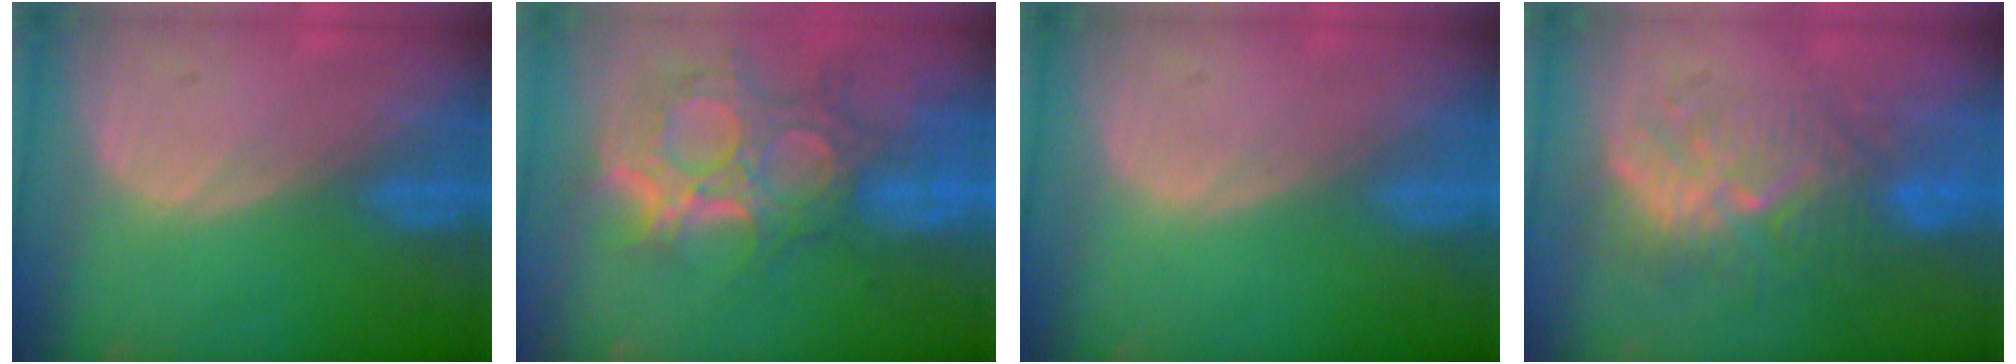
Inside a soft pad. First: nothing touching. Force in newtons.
{"total": 12.1, "press": 10.8, "slide": 5.4}
{"total": 0.0}
{"total": 9.1, "press": 8.8, "slide": 2.3}